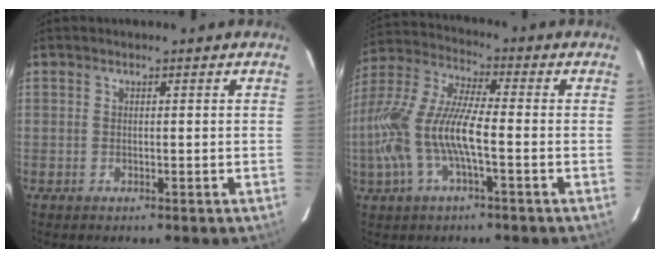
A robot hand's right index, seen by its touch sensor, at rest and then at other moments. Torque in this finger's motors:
{"motor_torque": [1.61, -0.53, 0.94, 0.21]}